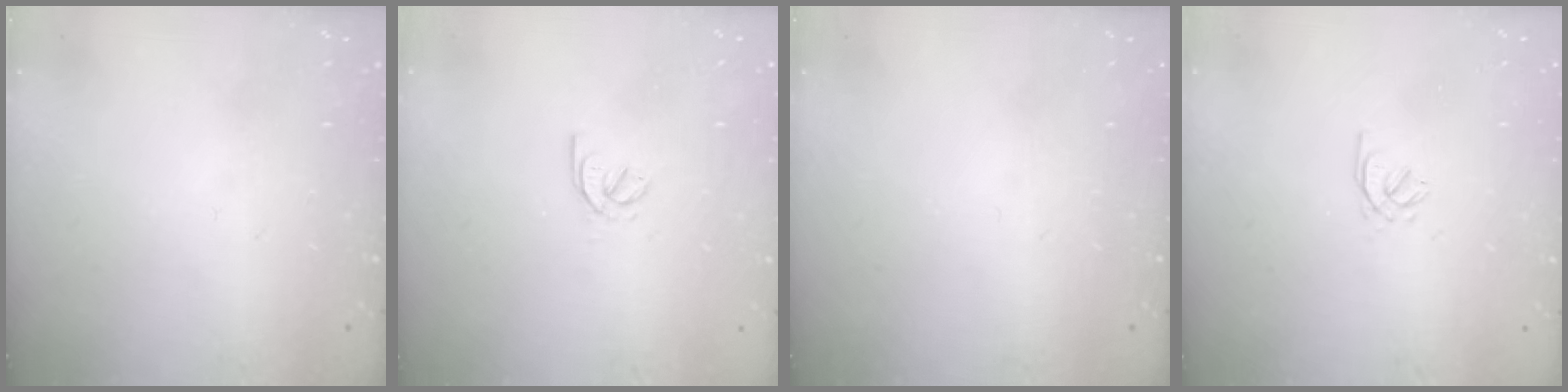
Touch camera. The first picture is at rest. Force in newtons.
{"total": 2.9, "press": 2.8, "slide": 0.8}
{"total": 0.0}
{"total": 0.9, "press": 0.8, "slide": 0.4}